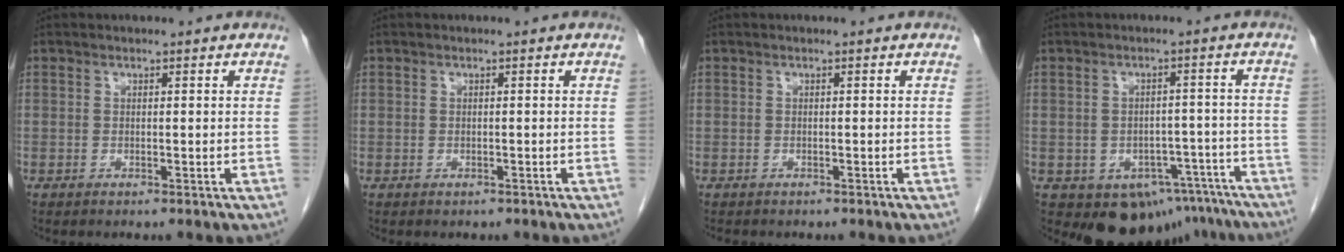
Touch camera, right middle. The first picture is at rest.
{"total": 0.8, "force": [-0.4, 0.7, 0.0], "torque": [-0.006, 0.003, -0.003]}
{"total": 1.8, "force": [-1.5, 0.8, 0.6], "torque": [-0.017, -0.004, -0.018]}
{"total": 12.3, "force": [-8.7, 7.6, 4.1], "torque": [-0.033, 0.026, -0.103]}